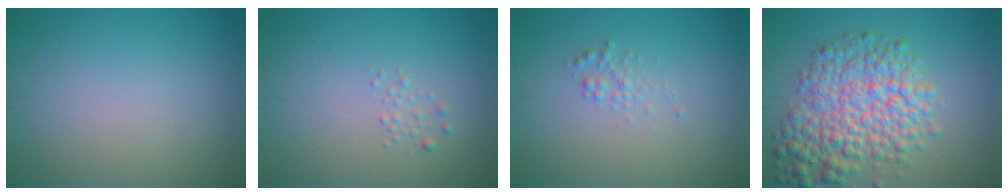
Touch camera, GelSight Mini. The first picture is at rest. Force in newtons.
{"total": 0.8, "press": 0.8, "slide": 0.0}
{"total": 1.0, "press": 1.0, "slide": 0.0}
{"total": 7.3, "press": 7.3, "slide": 0.2}